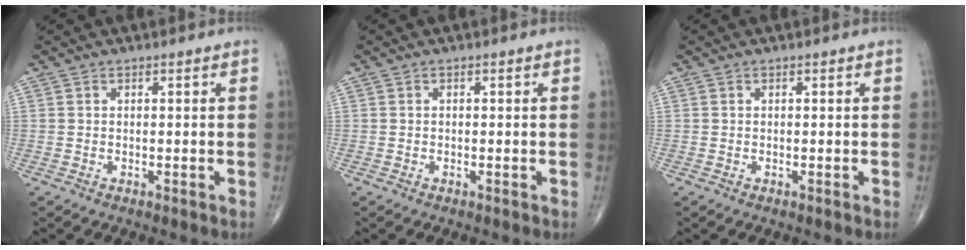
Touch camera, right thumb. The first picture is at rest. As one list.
[{"total": 0.0}, {"total": 0.0}]